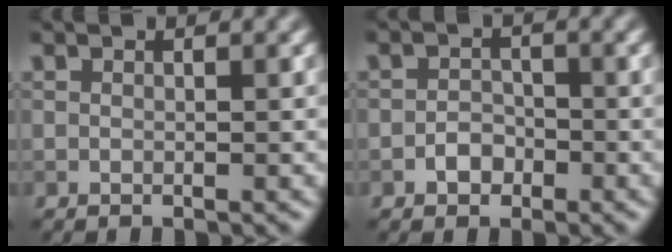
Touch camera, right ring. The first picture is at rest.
{"total": 1.8, "force": [-0.9, 1.3, 0.7], "torque": [-0.008, 0.004, -0.019]}